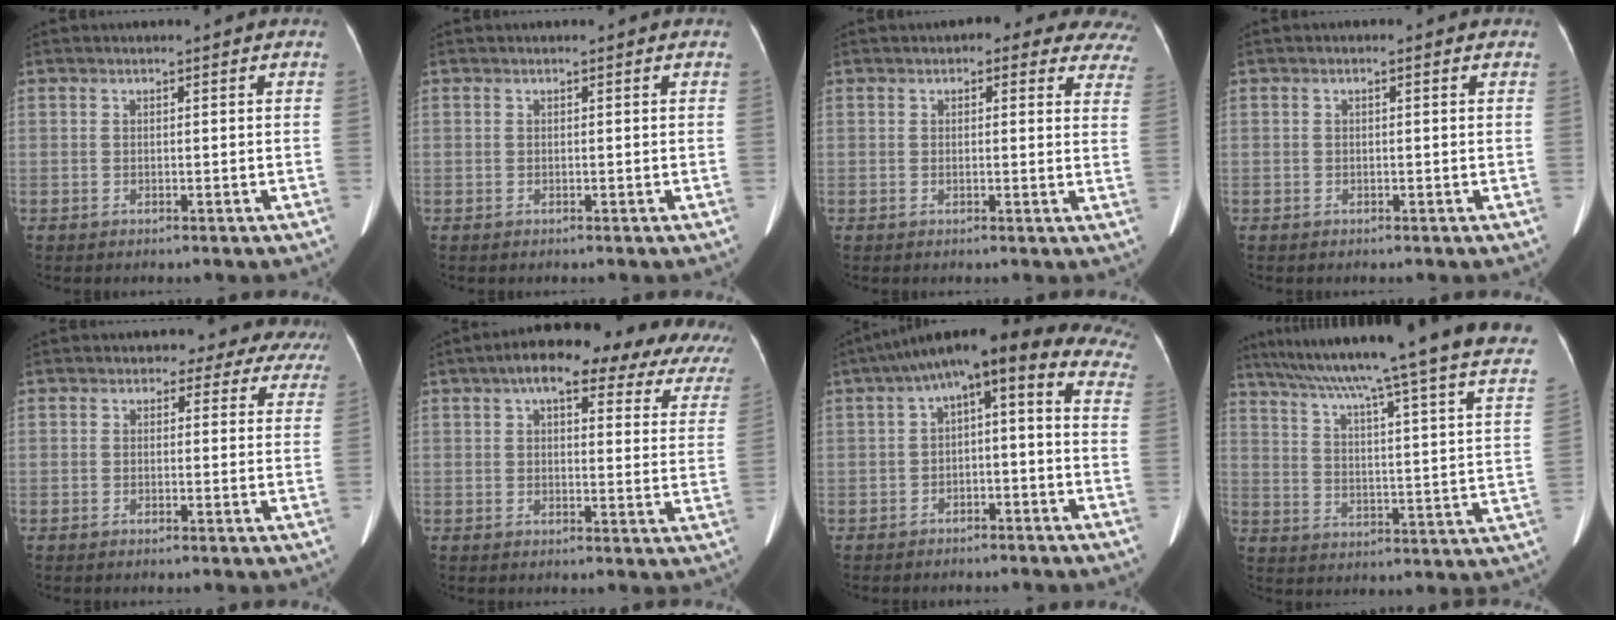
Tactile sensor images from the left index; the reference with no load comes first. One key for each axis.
{"total": 0.0}
{"total": 12.0, "fx": 10.2, "fy": 4.3, "fz": 4.6, "tx": -0.006, "ty": -0.003, "tz": 0.080}
{"total": 0.5, "fx": -0.4, "fy": 0.3, "fz": 0.3, "tx": -0.004, "ty": 0.000, "tz": -0.007}
{"total": 6.8, "fx": 5.8, "fy": 3.6, "fz": 0.4, "tx": 0.025, "ty": 0.003, "tz": 0.034}
{"total": 21.2, "fx": 16.6, "fy": 6.2, "fz": 11.6, "tx": -0.145, "ty": 0.028, "tz": 0.183}
{"total": 13.6, "fx": 6.6, "fy": 4.7, "fz": 10.9, "tx": -0.154, "ty": 0.053, "tz": 0.063}
{"total": 32.3, "fx": 26.9, "fy": 0.6, "fz": 17.9, "tx": -0.235, "ty": -0.053, "tz": 0.340}